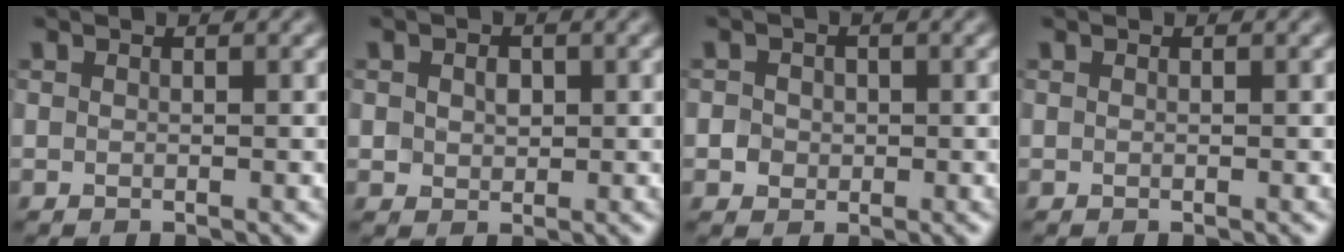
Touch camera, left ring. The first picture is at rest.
{"total": 1.7, "force": [0.3, 1.4, 0.9], "torque": [-0.018, -0.001, 0.007]}
{"total": 2.3, "force": [0.2, 2.1, 0.8], "torque": [0.001, 0.006, -0.004]}
{"total": 0.0}